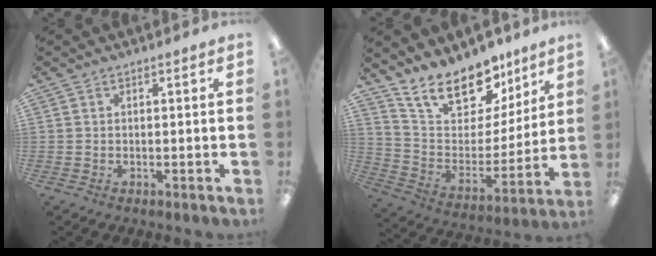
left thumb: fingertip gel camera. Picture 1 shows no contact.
{"total": 19.2, "force": [15.1, 9.0, 7.6], "torque": [-0.142, -0.104, 0.274]}